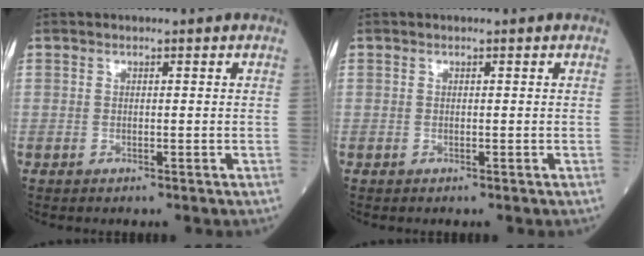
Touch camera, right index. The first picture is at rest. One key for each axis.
{"total": 0.0}